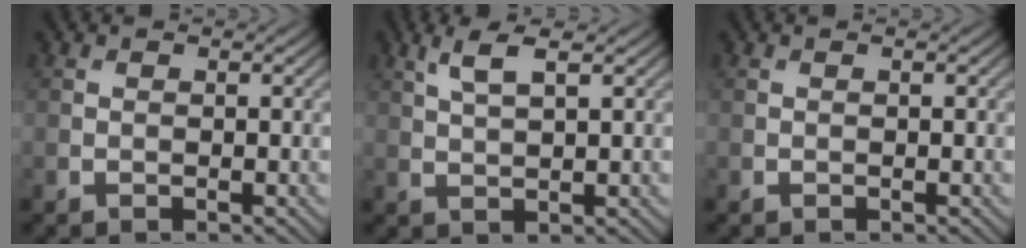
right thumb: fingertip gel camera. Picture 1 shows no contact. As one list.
[{"total": 3.8, "force": [2.1, 0.8, 3.0], "torque": [-0.074, 0.006, 0.046]}, {"total": 0.0}]